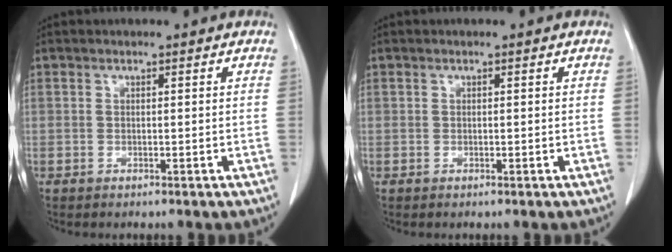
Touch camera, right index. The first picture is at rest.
{"total": 0.0}